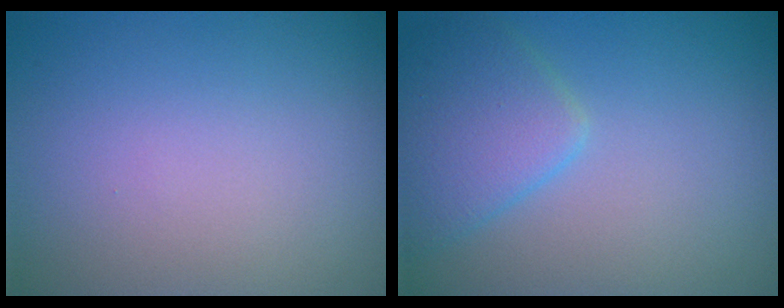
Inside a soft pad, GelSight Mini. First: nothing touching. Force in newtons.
{"total": 3.9, "press": 3.9, "slide": 0.2}